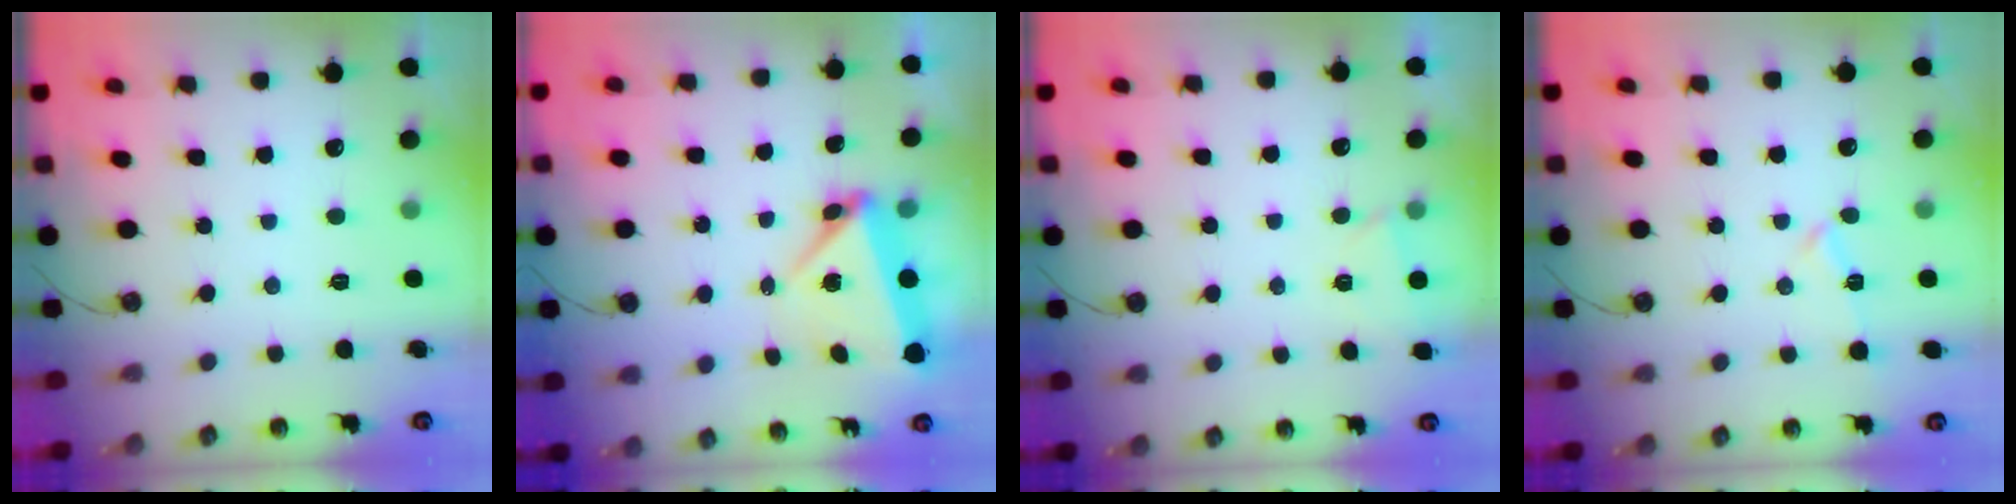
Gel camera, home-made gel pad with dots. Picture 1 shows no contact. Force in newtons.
{"total": 5.9, "press": 5.7, "slide": 1.4}
{"total": 1.7, "press": 1.7, "slide": 0.3}
{"total": 4.3, "press": 3.9, "slide": 2.0}